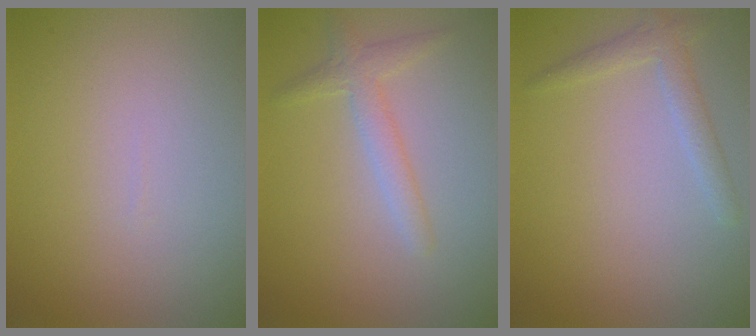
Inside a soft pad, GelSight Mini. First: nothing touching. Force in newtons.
{"total": 2.2, "press": 2.2, "slide": 0.1}
{"total": 1.9, "press": 1.9, "slide": 0.1}